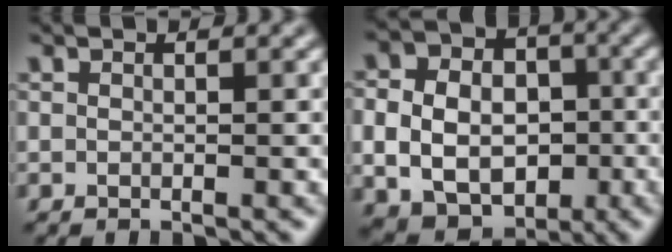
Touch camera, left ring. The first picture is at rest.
{"total": 11.5, "force": [-1.3, 9.5, 6.4], "torque": [-0.110, 0.005, -0.032]}